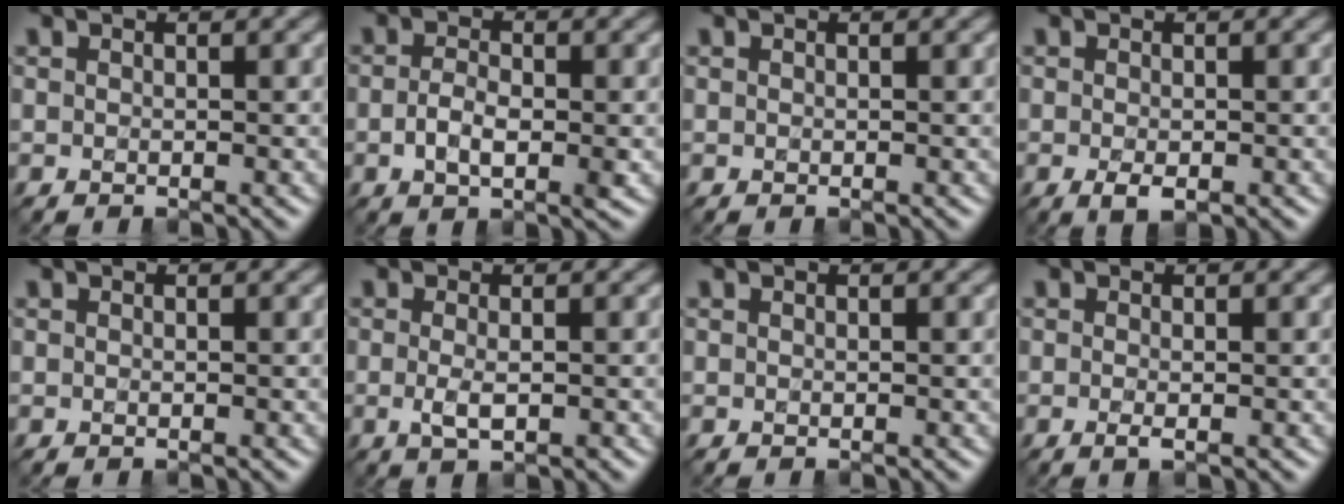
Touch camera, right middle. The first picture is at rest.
{"total": 2.7, "force": [-0.9, 1.3, 2.2], "torque": [-0.044, -0.008, -0.018]}
{"total": 0.0}
{"total": 1.7, "force": [-0.9, 0.6, 1.4], "torque": [-0.026, -0.008, -0.011]}
{"total": 0.0}
{"total": 1.7, "force": [-0.6, 0.4, 1.6], "torque": [-0.032, -0.008, -0.008]}
{"total": 0.0}
{"total": 0.9, "force": [-0.5, 0.1, 0.7], "torque": [-0.015, -0.005, -0.008]}